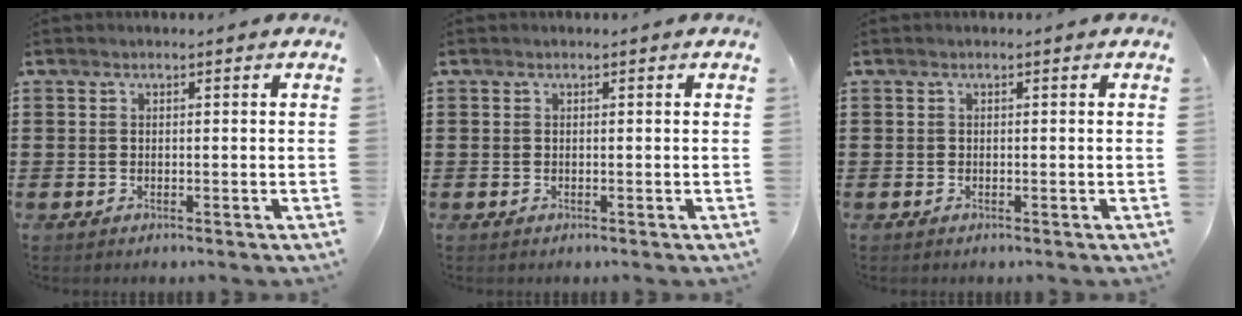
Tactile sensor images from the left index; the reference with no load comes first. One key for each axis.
{"total": 0.0}
{"total": 0.0}